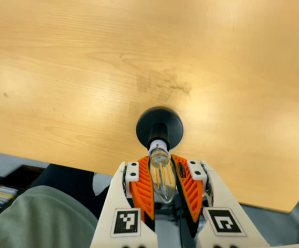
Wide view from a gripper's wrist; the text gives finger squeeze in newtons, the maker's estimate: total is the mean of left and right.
{"total": 21.9, "left": 22.9, "right": 20.9}